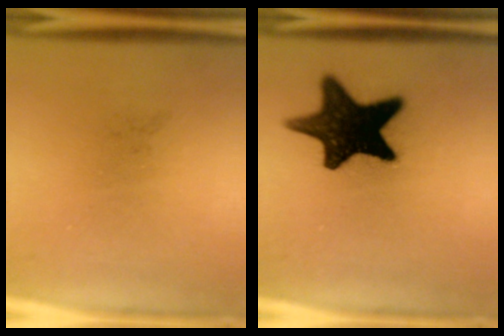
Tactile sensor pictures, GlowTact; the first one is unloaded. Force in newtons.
{"total": 16.0}